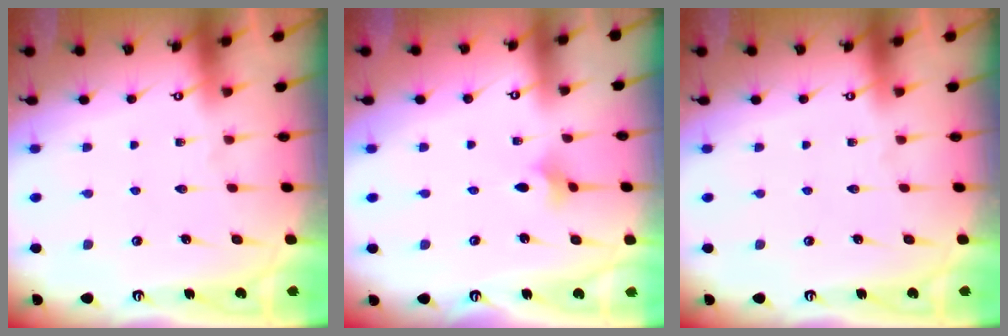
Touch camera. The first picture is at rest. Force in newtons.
{"total": 1.8, "press": 1.7, "slide": 0.5}
{"total": 0.0}